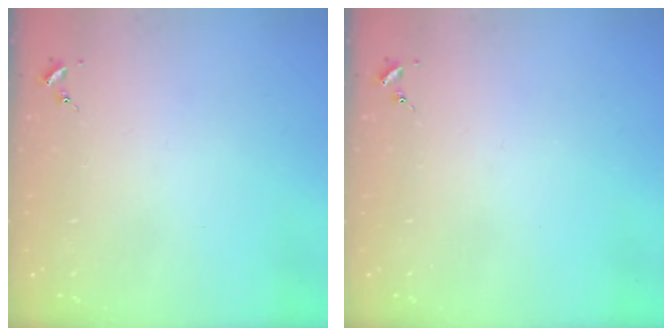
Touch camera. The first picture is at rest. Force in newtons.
{"total": 0.0}